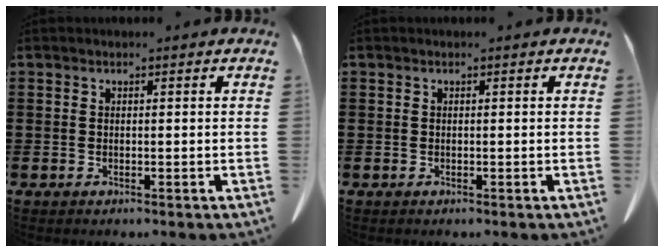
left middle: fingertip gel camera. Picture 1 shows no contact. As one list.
[{"total": 0.0}]